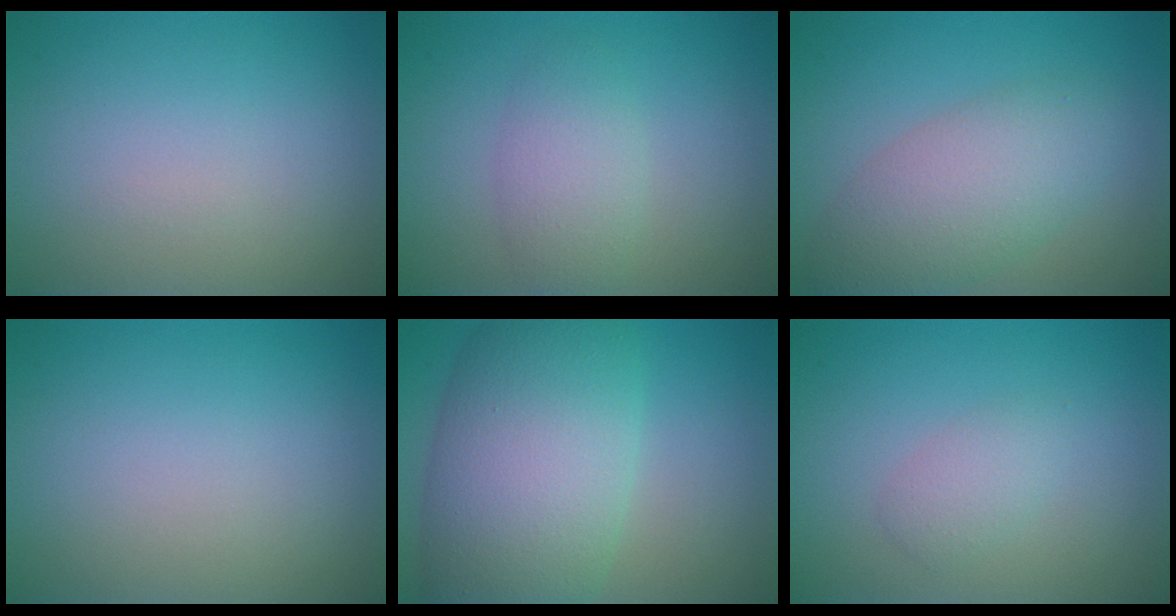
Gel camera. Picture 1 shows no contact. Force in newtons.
{"total": 3.0, "press": 3.0, "slide": 0.0}
{"total": 4.4, "press": 4.4, "slide": 0.2}
{"total": 0.0}
{"total": 11.3, "press": 11.3, "slide": 0.5}
{"total": 1.7, "press": 1.7, "slide": 0.1}